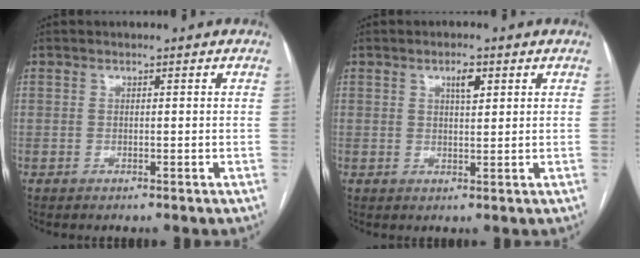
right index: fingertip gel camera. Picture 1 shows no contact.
{"total": 2.7, "force": [1.3, 0.9, 2.2], "torque": [-0.037, 0.002, 0.022]}